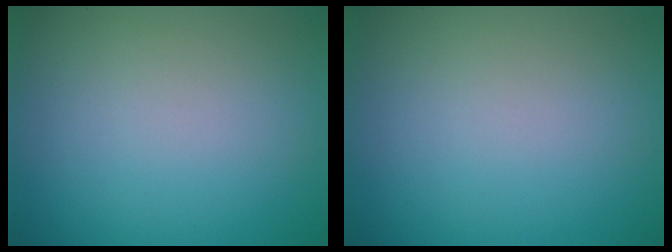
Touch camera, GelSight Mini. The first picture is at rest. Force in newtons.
{"total": 0.0}